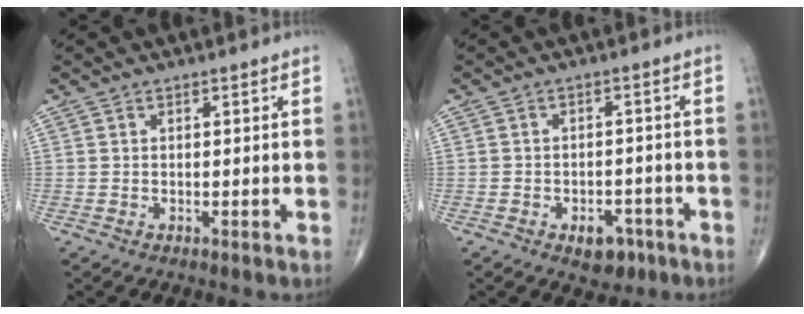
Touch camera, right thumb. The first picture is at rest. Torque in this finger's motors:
{"motor_torque": [1.17, 0.67, 0.08, -0.56, 0.01]}